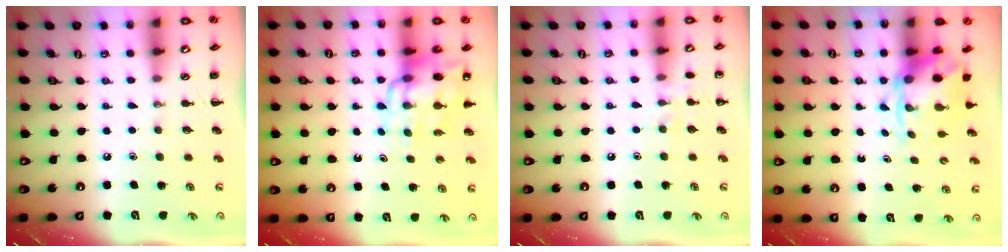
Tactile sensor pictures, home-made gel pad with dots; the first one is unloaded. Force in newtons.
{"total": 13.6, "press": 13.2, "slide": 3.4}
{"total": 6.4, "press": 6.1, "slide": 1.8}
{"total": 4.4, "press": 4.2, "slide": 1.0}